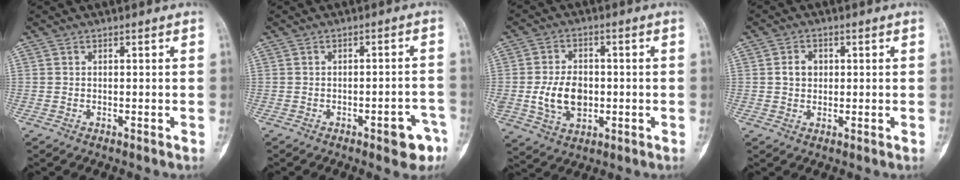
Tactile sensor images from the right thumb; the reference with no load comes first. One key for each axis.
{"total": 6.2, "fx": -3.4, "fy": 2.3, "fz": 4.6, "tx": -0.041, "ty": 0.027, "tz": -0.036}
{"total": 9.7, "fx": -0.8, "fy": 6.9, "fz": 6.9, "tx": -0.108, "ty": 0.001, "tz": -0.008}
{"total": 3.3, "fx": 0.5, "fy": 2.8, "fz": 1.8, "tx": -0.018, "ty": 0.005, "tz": 0.008}